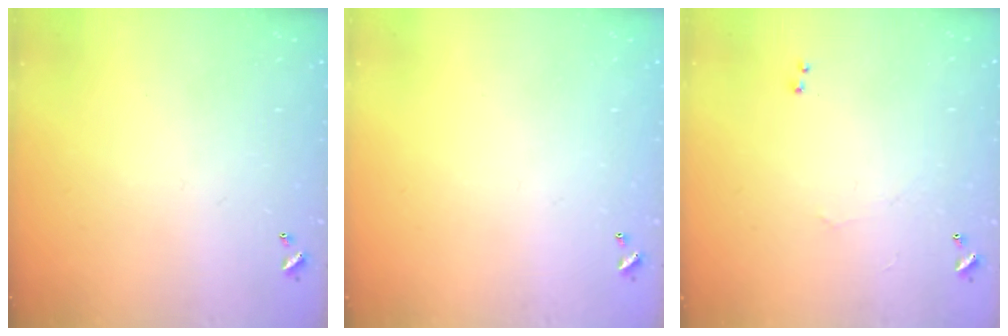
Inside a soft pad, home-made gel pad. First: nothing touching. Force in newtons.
{"total": 0.0}
{"total": 1.0, "press": 0.5, "slide": 0.8}